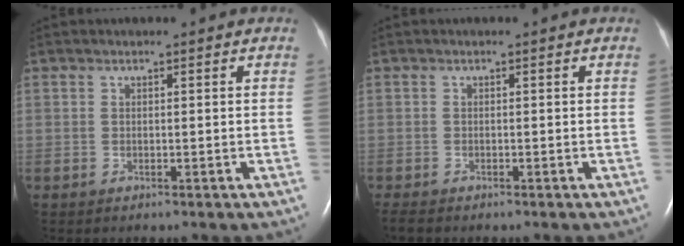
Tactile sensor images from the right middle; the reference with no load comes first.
{"total": 1.5, "force": [-1.3, 0.3, 0.7], "torque": [-0.019, -0.006, -0.020]}